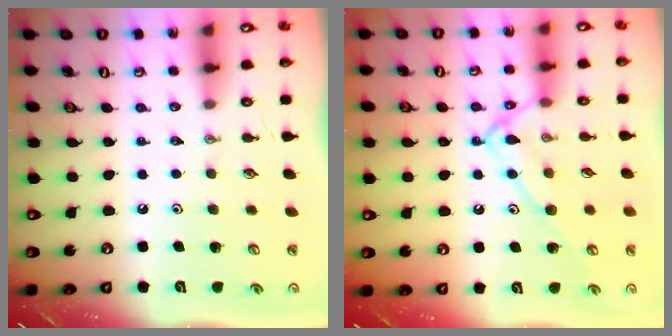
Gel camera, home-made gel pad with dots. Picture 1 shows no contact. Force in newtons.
{"total": 11.6, "press": 11.6, "slide": 0.5}